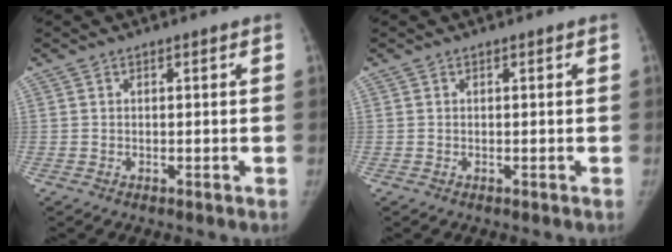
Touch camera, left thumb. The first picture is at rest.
{"total": 0.0}